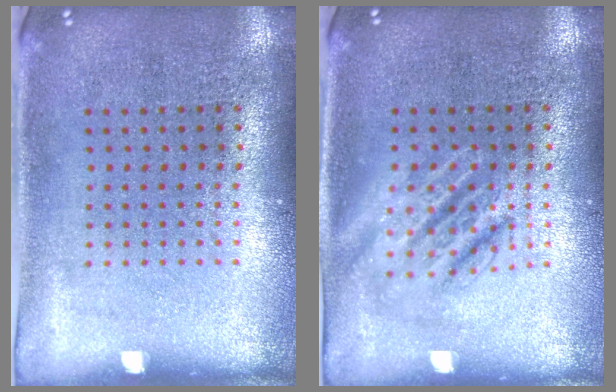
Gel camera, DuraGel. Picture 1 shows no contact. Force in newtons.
{"total": 1.7, "press": 1.7, "slide": 0.3}